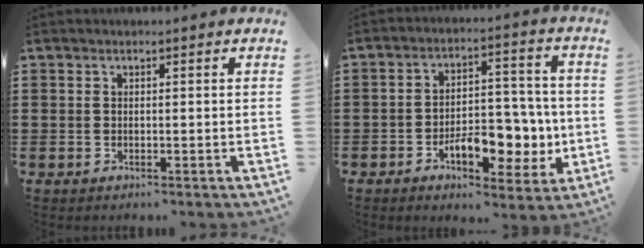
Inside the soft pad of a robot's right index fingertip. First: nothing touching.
{"total": 9.1, "force": [-3.0, 5.2, 6.9], "torque": [-0.095, 0.007, -0.052]}